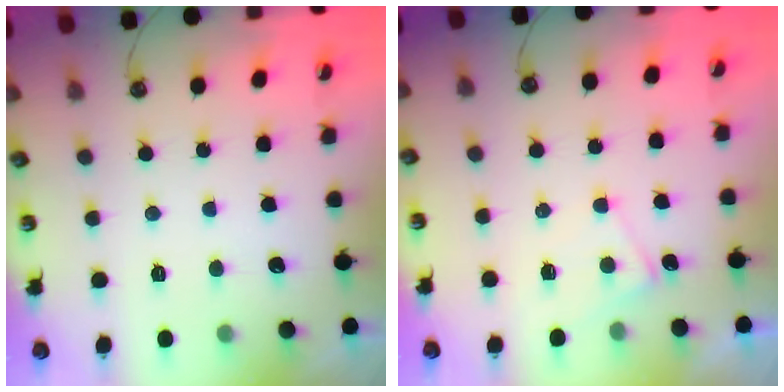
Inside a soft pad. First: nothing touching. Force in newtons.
{"total": 2.6, "press": 2.6, "slide": 0.3}